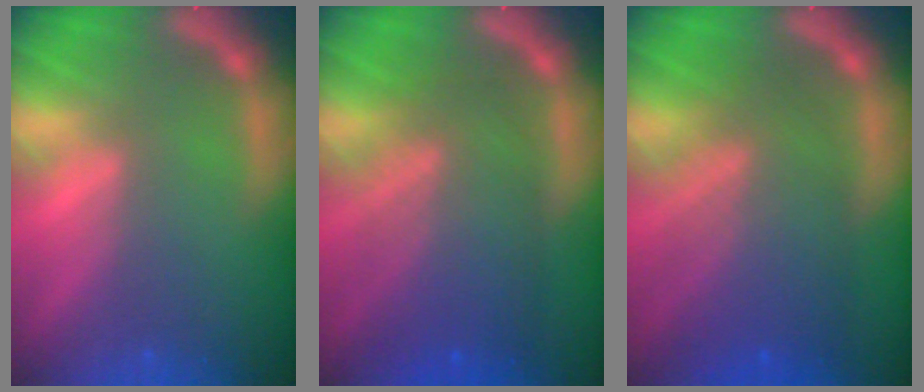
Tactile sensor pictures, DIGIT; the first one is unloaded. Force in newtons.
{"total": 8.6}
{"total": 8.5}